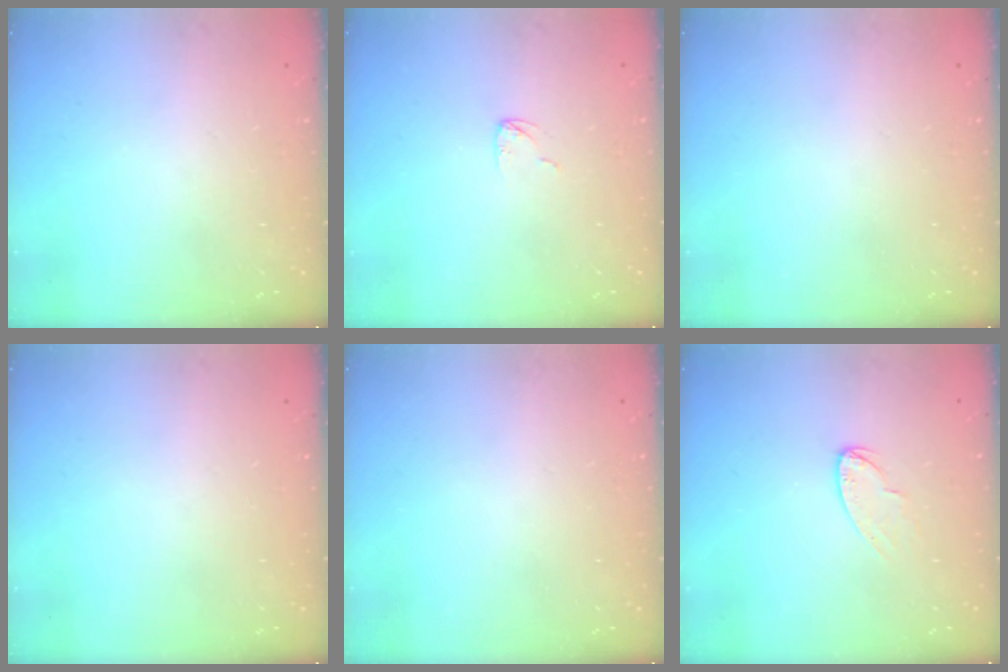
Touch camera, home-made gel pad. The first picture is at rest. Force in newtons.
{"total": 2.9, "press": 2.9, "slide": 0.2}
{"total": 0.0}
{"total": 0.0}
{"total": 0.0}
{"total": 6.4, "press": 6.4, "slide": 0.6}